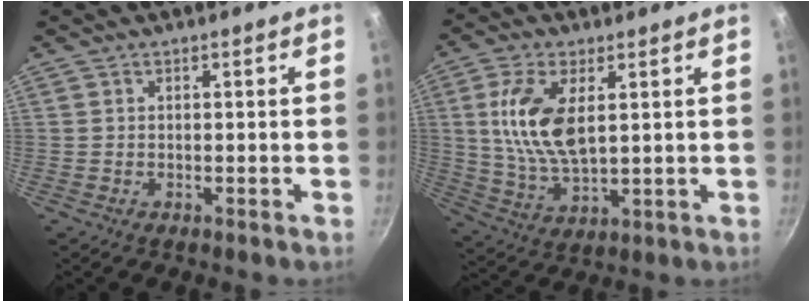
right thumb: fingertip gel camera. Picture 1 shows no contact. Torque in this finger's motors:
{"motor_torque": [0.13, 0.15, 1.70, 0.17, 0.26]}